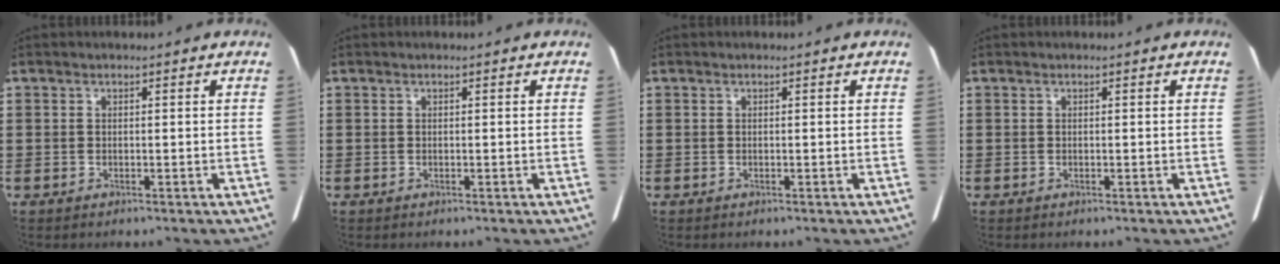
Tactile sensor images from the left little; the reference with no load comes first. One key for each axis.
{"total": 0.0}
{"total": 0.0}
{"total": 0.0}